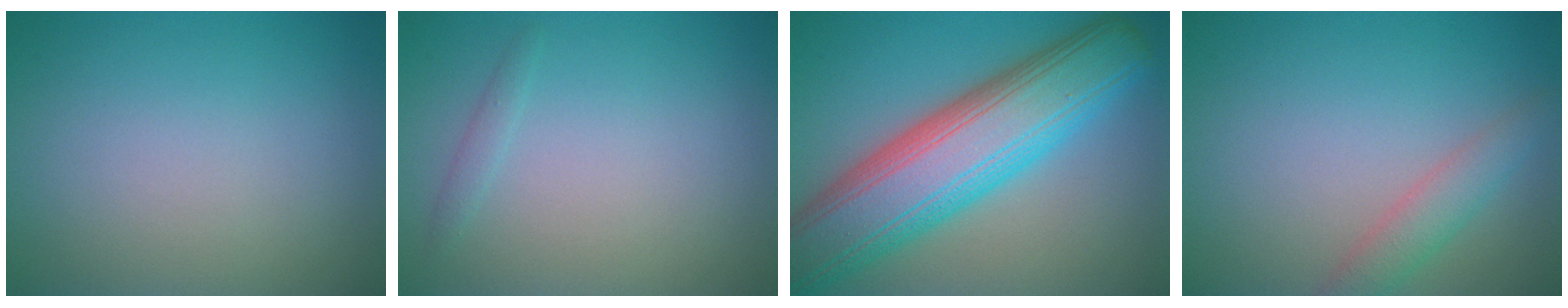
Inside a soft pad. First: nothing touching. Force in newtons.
{"total": 0.8, "press": 0.8, "slide": 0.1}
{"total": 12.3, "press": 12.3, "slide": 0.3}
{"total": 2.4, "press": 2.4, "slide": 0.1}